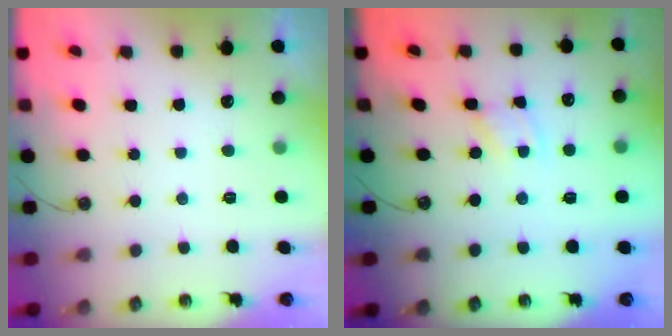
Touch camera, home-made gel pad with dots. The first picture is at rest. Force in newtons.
{"total": 1.3, "press": 1.3, "slide": 0.0}